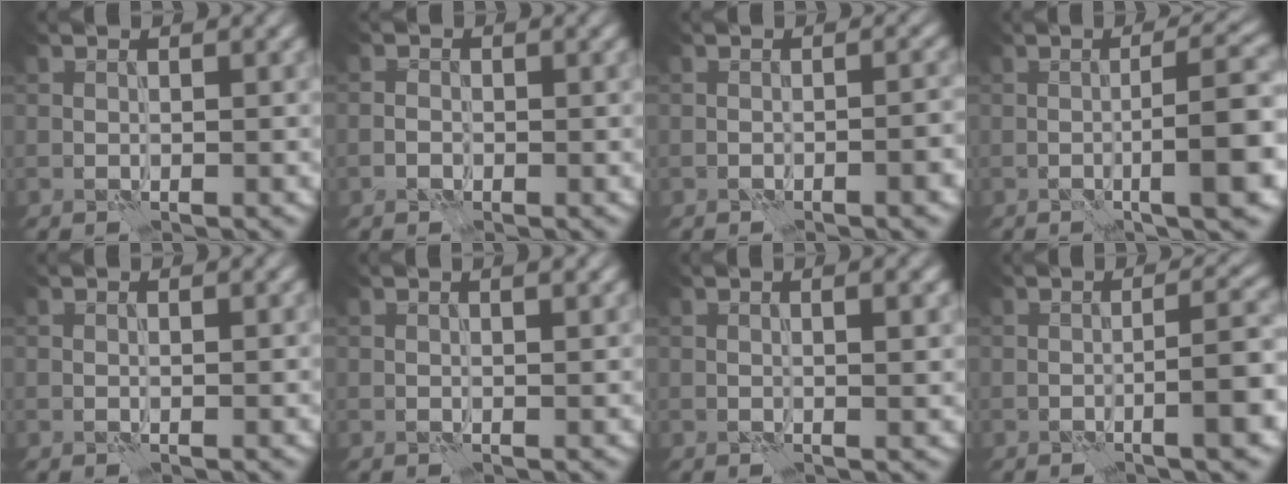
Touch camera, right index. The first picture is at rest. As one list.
[{"total": 0.7, "force": [-0.4, 0.6, 0.0], "torque": [0.002, 0.002, -0.010]}, {"total": 2.1, "force": [-1.2, 0.5, 1.6], "torque": [-0.015, 0.010, -0.021]}, {"total": 6.6, "force": [-1.6, 1.1, 6.3], "torque": [-0.079, 0.013, -0.029]}, {"total": 0.0}, {"total": 1.3, "force": [0.9, 0.2, 0.9], "torque": [-0.013, 0.000, 0.009]}, {"total": 2.9, "force": [1.1, 0.9, 2.5], "torque": [-0.023, 0.003, 0.003]}, {"total": 4.5, "force": [-1.4, 0.8, 4.2], "torque": [-0.054, 0.013, -0.026]}]